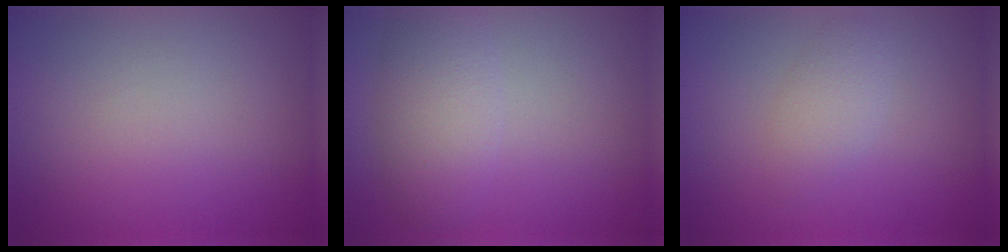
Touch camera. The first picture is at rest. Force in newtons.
{"total": 3.9, "press": 3.9, "slide": 0.1}
{"total": 2.0, "press": 2.0, "slide": 0.1}